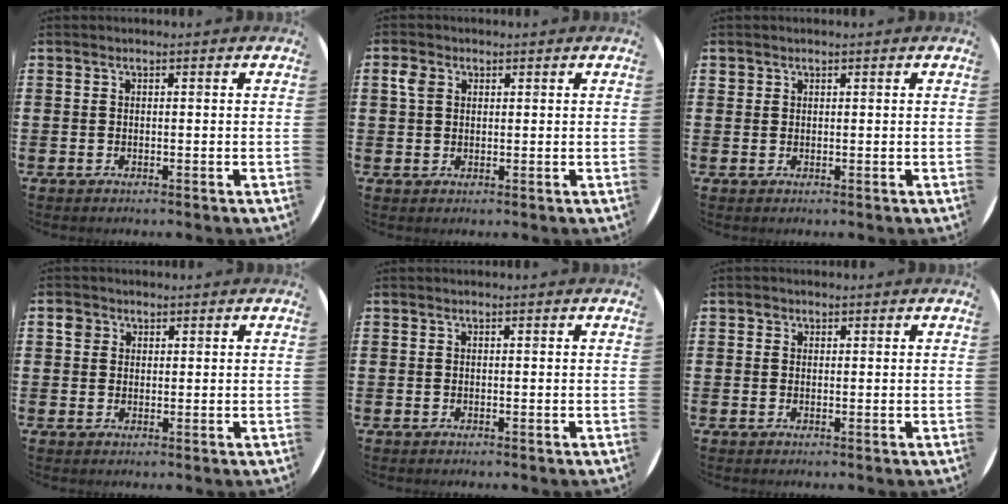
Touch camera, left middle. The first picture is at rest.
{"total": 2.7, "force": [1.3, 1.9, 1.3], "torque": [-0.021, 0.006, 0.022]}
{"total": 0.7, "force": [0.5, 0.5, -0.1], "torque": [0.002, 0.004, 0.011]}
{"total": 1.9, "force": [1.3, 1.4, 0.3], "torque": [0.009, -0.003, 0.022]}
{"total": 0.0}
{"total": 0.8, "force": [0.4, 0.7, 0.1], "torque": [0.007, 0.002, 0.007]}